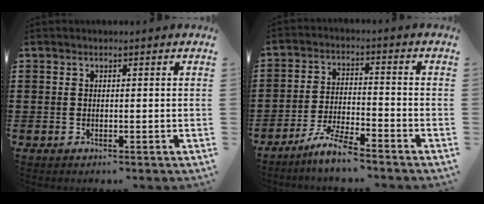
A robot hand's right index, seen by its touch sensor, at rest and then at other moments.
{"total": 5.8, "force": [-5.2, 0.1, 2.5], "torque": [-0.063, -0.007, -0.103]}